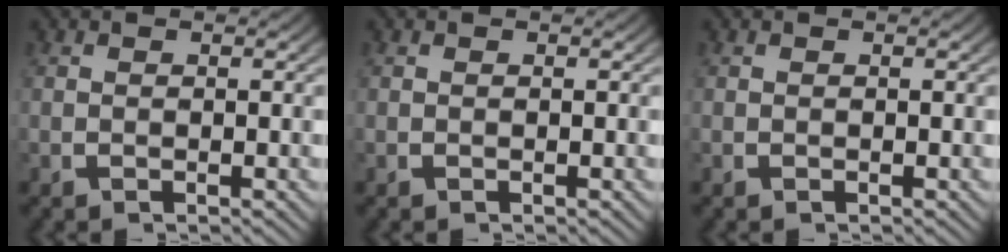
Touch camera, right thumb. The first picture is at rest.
{"total": 0.0}
{"total": 0.0}